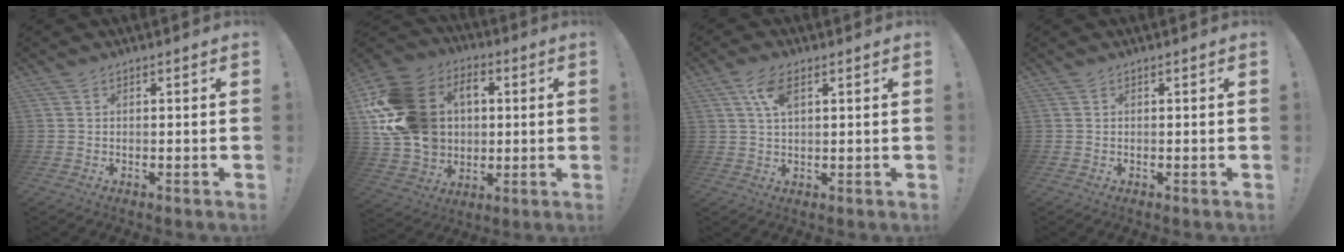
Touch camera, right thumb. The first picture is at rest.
{"total": 21.9, "force": [2.8, 17.8, 12.5], "torque": [-0.235, 0.001, 0.075]}
{"total": 6.2, "force": [2.5, 3.2, 4.6], "torque": [-0.078, 0.001, 0.044]}
{"total": 0.0}